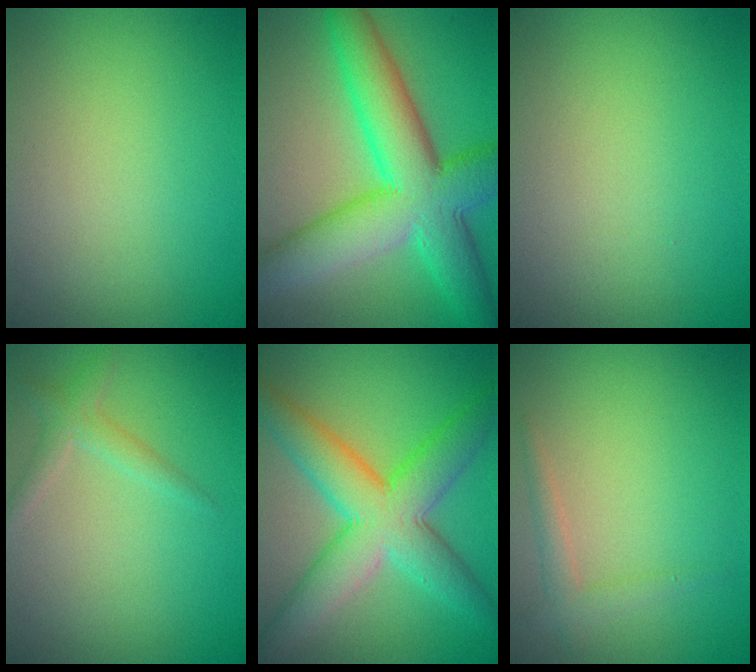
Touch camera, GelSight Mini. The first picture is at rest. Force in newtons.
{"total": 10.9, "press": 10.9, "slide": 0.2}
{"total": 0.0}
{"total": 1.7, "press": 1.7, "slide": 0.0}
{"total": 8.2, "press": 8.2, "slide": 0.2}
{"total": 1.5, "press": 1.4, "slide": 0.1}